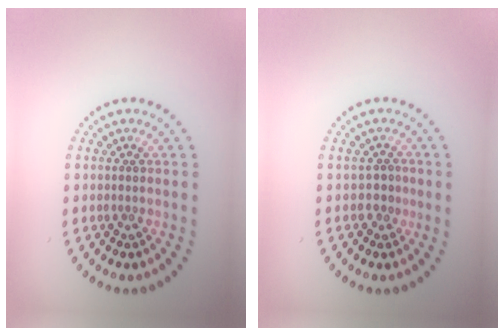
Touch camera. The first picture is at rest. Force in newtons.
{"total": 1.1, "press": 0.8, "slide": 0.8}